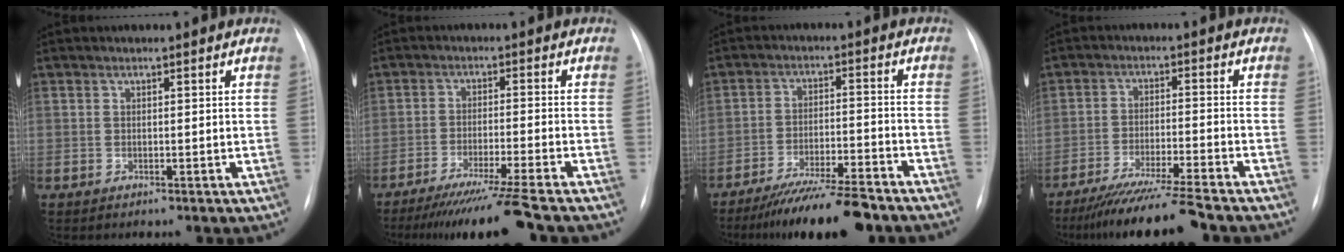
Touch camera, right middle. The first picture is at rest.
{"total": 12.5, "force": [-10.5, -2.2, 6.4], "torque": [-0.083, -0.041, -0.166]}
{"total": 12.2, "force": [-10.4, 0.6, 6.5], "torque": [-0.099, -0.020, -0.167]}
{"total": 12.2, "force": [-10.5, -1.2, 6.1], "torque": [-0.092, -0.035, -0.172]}